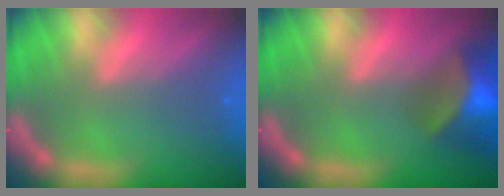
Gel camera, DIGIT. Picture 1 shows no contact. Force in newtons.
{"total": 9.5}